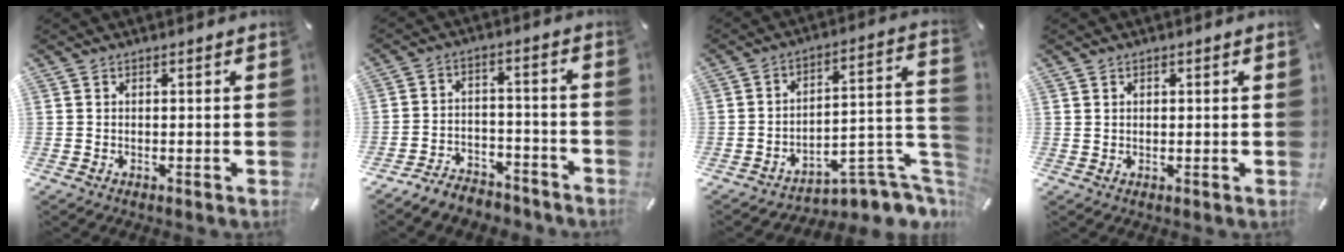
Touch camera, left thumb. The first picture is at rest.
{"total": 6.8, "force": [-5.8, 3.2, 1.5], "torque": [-0.015, 0.034, -0.109]}
{"total": 7.9, "force": [-4.9, 4.8, 3.8], "torque": [-0.021, -0.002, -0.087]}
{"total": 0.7, "force": [0.4, 0.5, 0.4], "torque": [-0.007, 0.002, 0.007]}